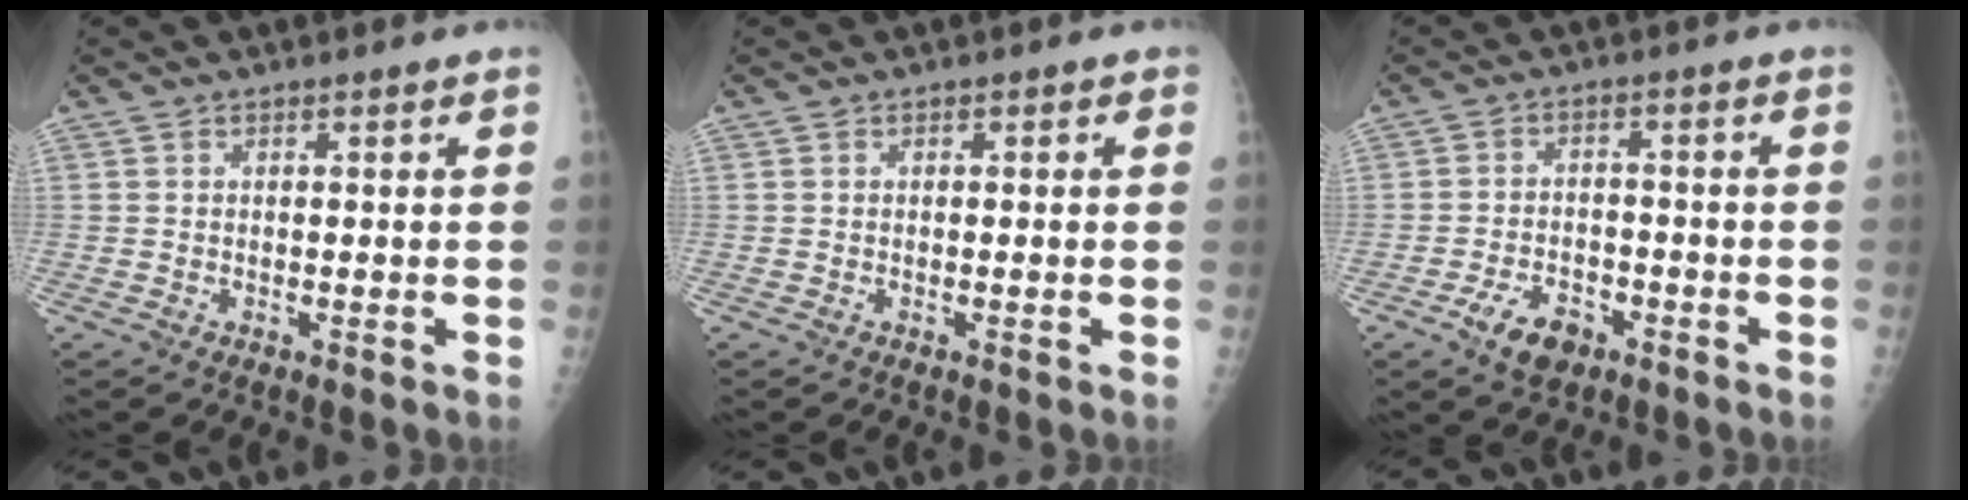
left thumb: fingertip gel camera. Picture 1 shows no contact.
{"total": 1.0, "force": [0.0, 0.6, 0.8], "torque": [0.001, 0.004, -0.008]}
{"total": 7.0, "force": [-4.1, 4.2, 3.9], "torque": [-0.055, 0.025, -0.067]}